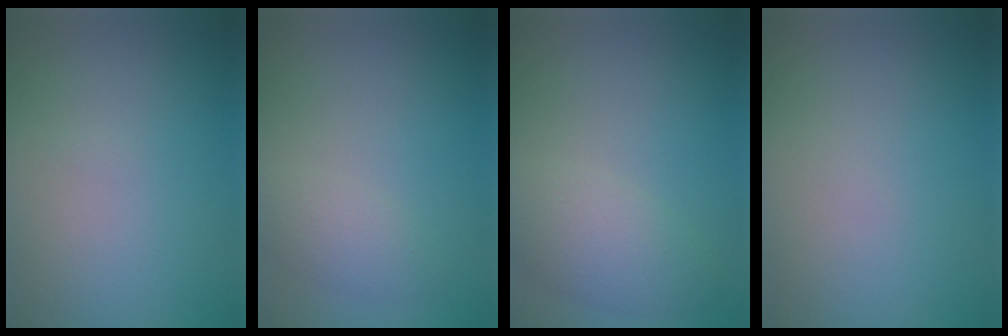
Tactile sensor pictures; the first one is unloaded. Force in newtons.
{"total": 2.0, "press": 2.0, "slide": 0.0}
{"total": 3.5, "press": 3.5, "slide": 0.2}
{"total": 0.0}